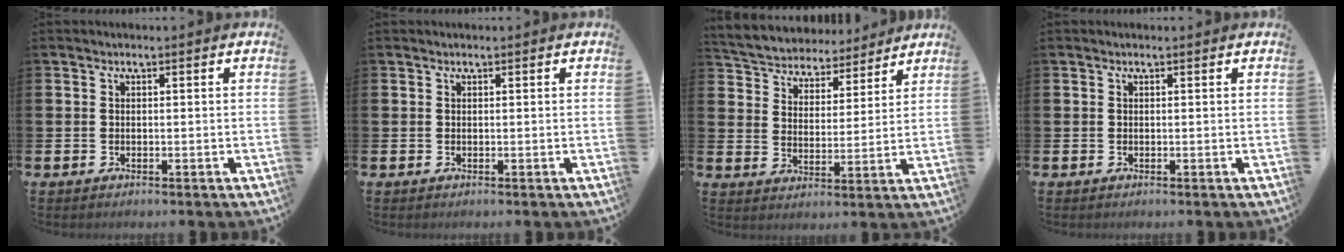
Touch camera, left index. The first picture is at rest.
{"total": 0.0}
{"total": 5.2, "force": [4.9, 1.8, -0.3], "torque": [-0.028, -0.042, 0.084]}
{"total": 0.0}